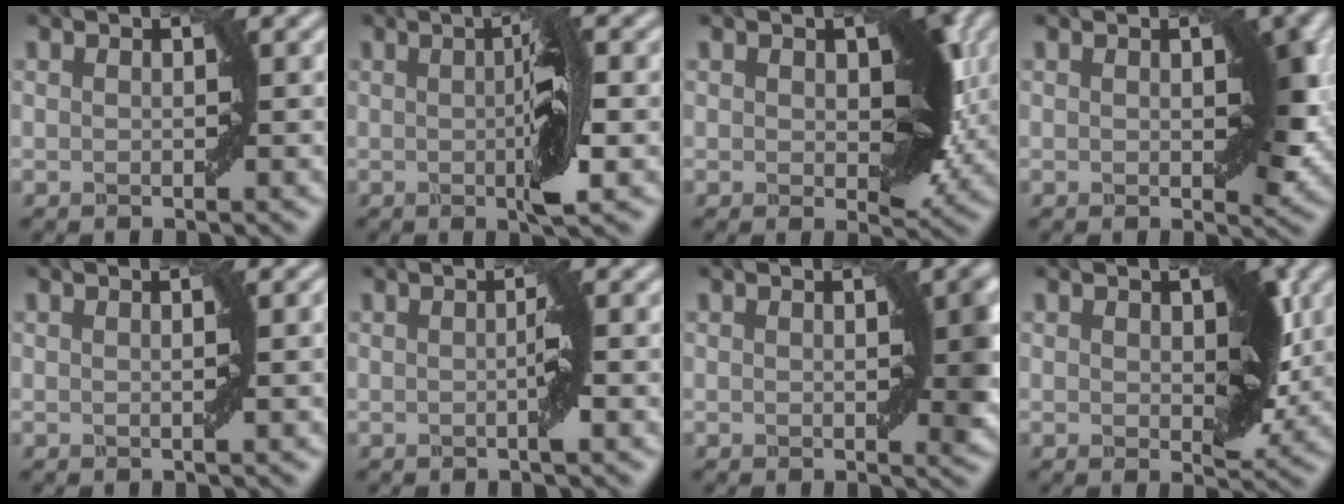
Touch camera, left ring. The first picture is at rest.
{"total": 4.6, "force": [0.0, 0.7, 4.6], "torque": [-0.076, 0.001, 0.000]}
{"total": 5.7, "force": [0.4, 3.2, 4.7], "torque": [-0.065, -0.005, 0.010]}
{"total": 3.2, "force": [0.3, 1.7, 2.7], "torque": [-0.029, -0.004, 0.007]}
{"total": 1.2, "force": [0.0, 0.1, 1.1], "torque": [-0.016, 0.005, -0.002]}
{"total": 1.5, "force": [-0.1, -0.1, 1.5], "torque": [-0.027, 0.000, -0.003]}
{"total": 2.5, "force": [0.3, 0.8, 2.3], "torque": [-0.023, -0.004, 0.006]}
{"total": 4.2, "force": [0.5, 2.4, 3.5], "torque": [-0.045, -0.007, 0.013]}